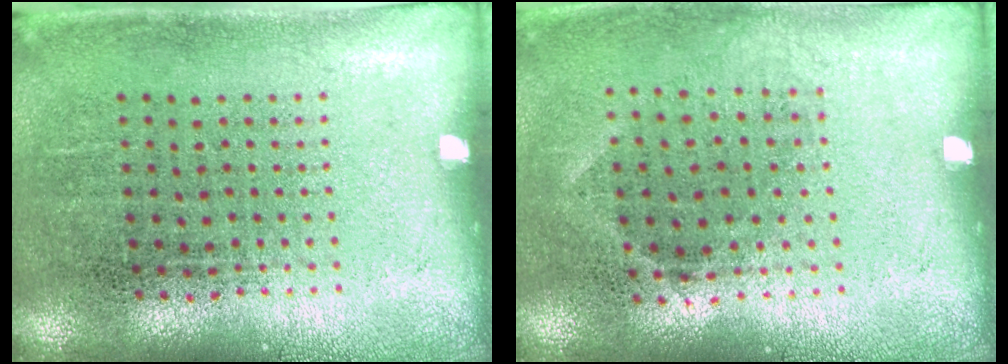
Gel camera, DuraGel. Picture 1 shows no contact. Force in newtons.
{"total": 0.8, "press": 0.7, "slide": 0.5}